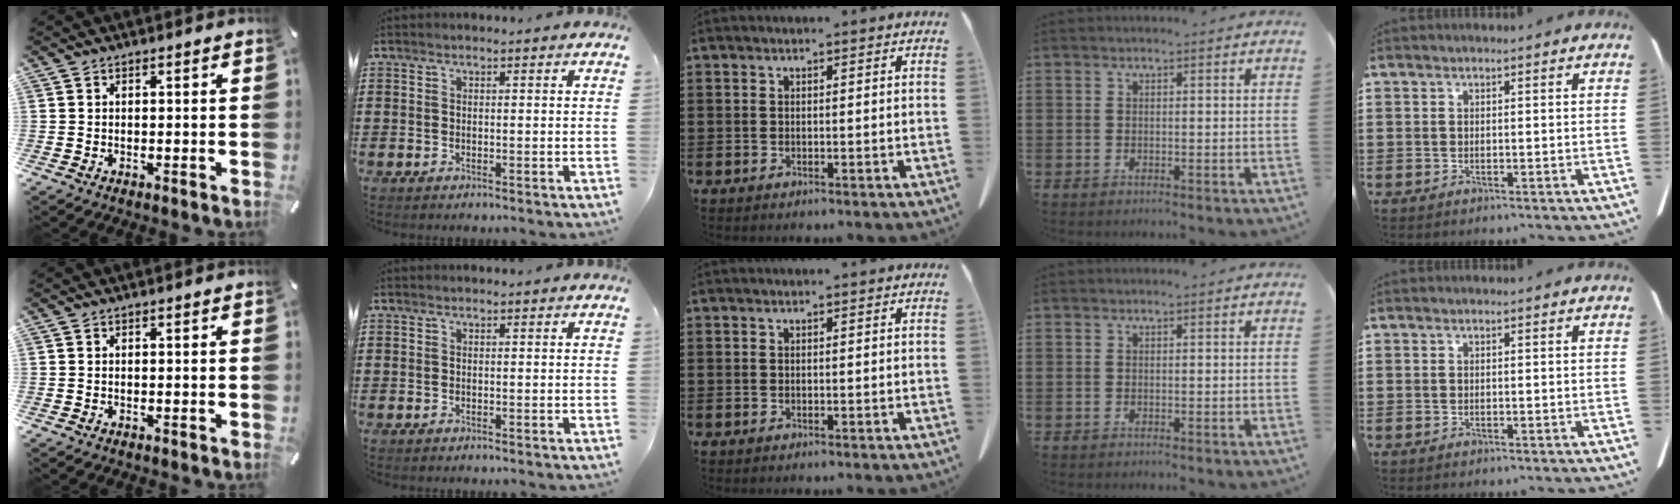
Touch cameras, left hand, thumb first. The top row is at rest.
{}